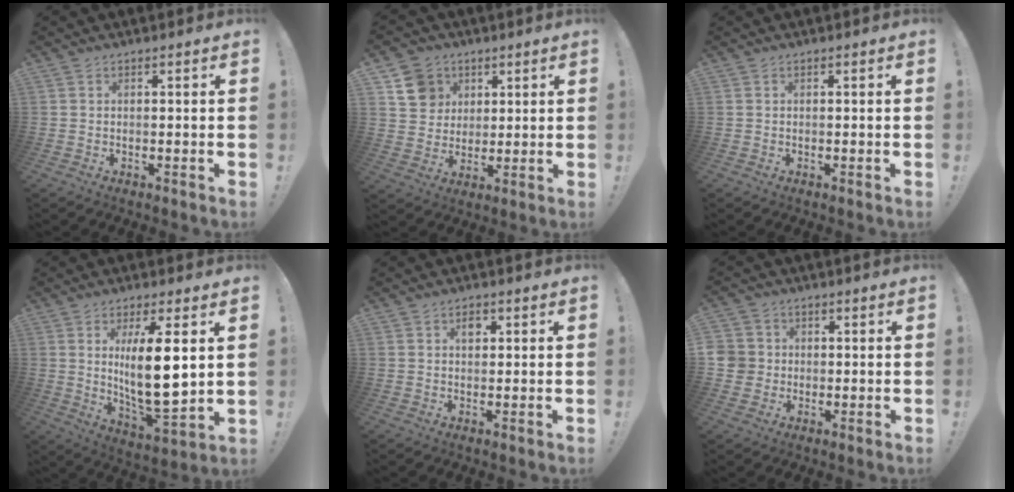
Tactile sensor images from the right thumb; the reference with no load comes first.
{"total": 10.8, "force": [4.9, 9.2, 2.6], "torque": [-0.030, -0.025, 0.100]}
{"total": 0.0}
{"total": 15.0, "force": [3.4, 4.2, 14.0], "torque": [-0.247, -0.034, 0.042]}
{"total": 2.2, "force": [0.7, 1.7, 1.3], "torque": [0.003, -0.007, 0.005]}
{"total": 5.3, "force": [-0.3, 5.1, 1.3], "torque": [-0.034, 0.004, -0.007]}